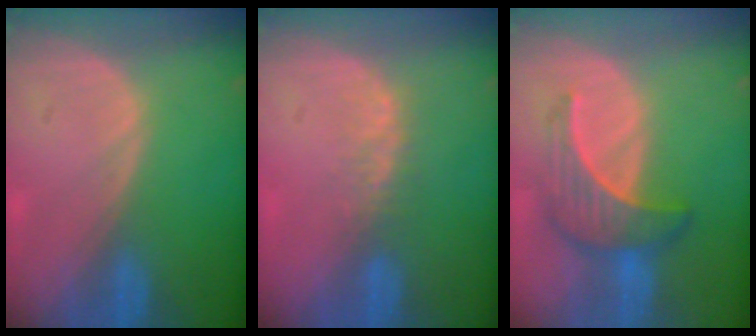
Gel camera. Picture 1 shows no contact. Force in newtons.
{"total": 2.8, "press": 2.4, "slide": 1.5}
{"total": 6.8, "press": 6.4, "slide": 2.2}